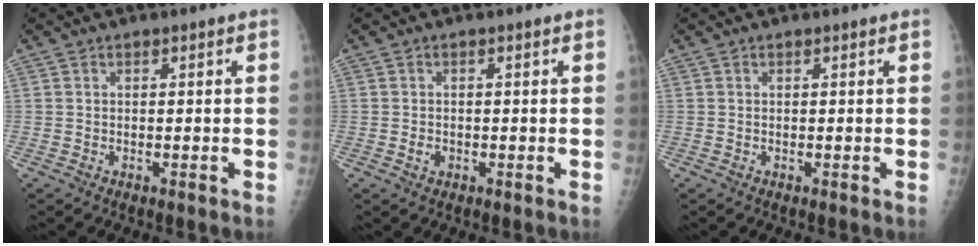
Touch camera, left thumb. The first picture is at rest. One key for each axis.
{"total": 1.5, "fx": -0.4, "fy": 1.2, "fz": 0.8, "tx": -0.013, "ty": 0.001, "tz": -0.006}
{"total": 0.0}